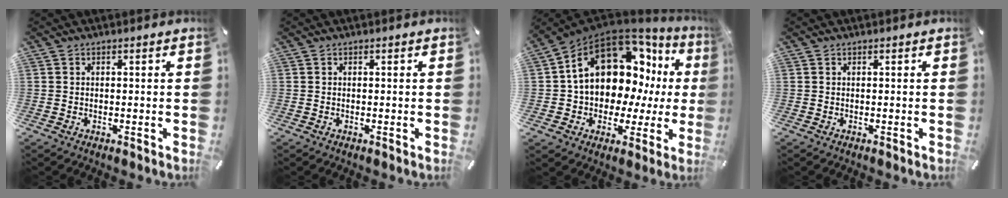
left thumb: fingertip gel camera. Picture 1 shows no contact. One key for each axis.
{"total": 0.0}
{"total": 18.0, "fx": 6.9, "fy": 12.2, "fz": 11.4, "tx": -0.188, "ty": -0.057, "tz": 0.116}
{"total": 0.0}